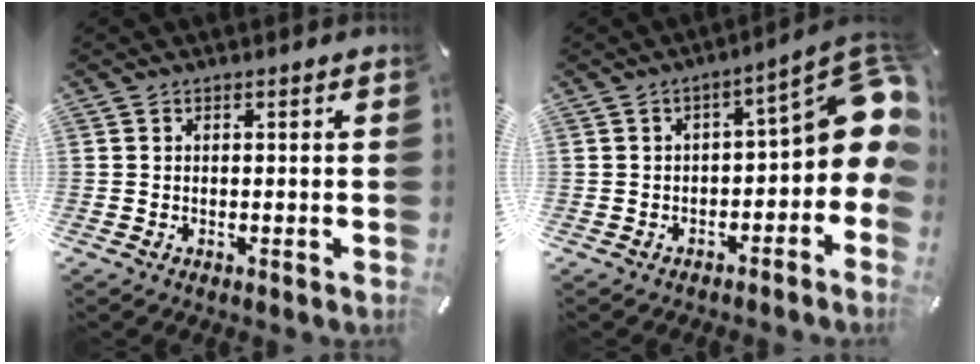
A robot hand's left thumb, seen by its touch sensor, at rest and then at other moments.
{"total": 12.2, "force": [2.0, 5.3, 10.8], "torque": [-0.125, -0.024, 0.029]}